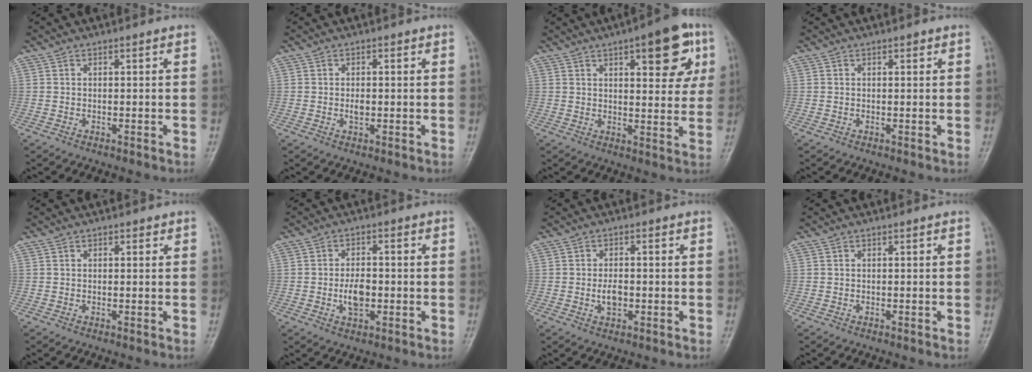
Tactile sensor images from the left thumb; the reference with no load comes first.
{"total": 1.6, "force": [-0.1, 1.0, 1.2], "torque": [-0.018, -0.001, -0.003]}
{"total": 13.8, "force": [6.2, 5.4, 11.1], "torque": [-0.102, -0.016, 0.074]}
{"total": 0.8, "force": [0.5, 0.4, 0.6], "torque": [-0.005, -0.001, 0.005]}
{"total": 0.8, "force": [0.5, 0.5, 0.4], "torque": [0.001, -0.002, 0.003]}
{"total": 5.3, "force": [-0.9, 3.1, 4.2], "torque": [-0.065, 0.003, -0.016]}
{"total": 3.3, "force": [-0.6, 2.0, 2.6], "torque": [-0.042, 0.001, -0.012]}
{"total": 0.0}